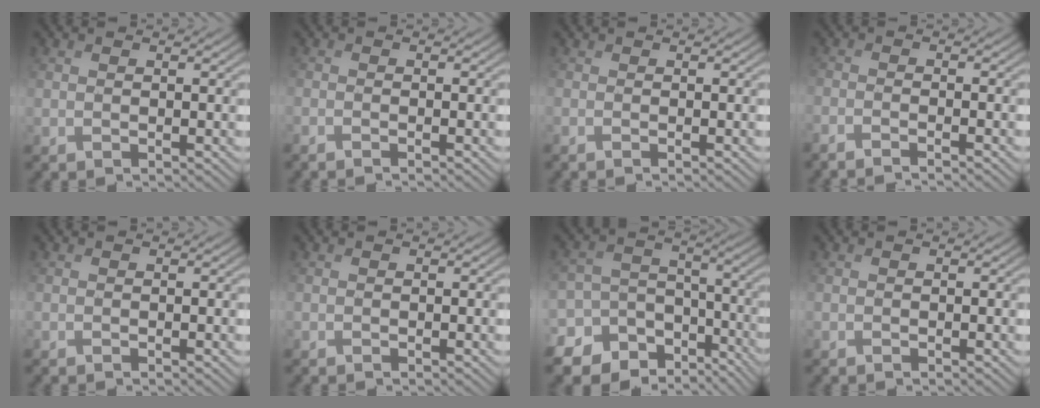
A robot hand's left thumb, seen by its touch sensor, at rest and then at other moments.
{"total": 1.3, "force": [-1.0, 0.1, 0.8], "torque": [-0.010, -0.003, -0.027]}
{"total": 0.8, "force": [-0.5, 0.1, 0.6], "torque": [-0.014, -0.006, -0.014]}
{"total": 3.0, "force": [-2.4, 0.3, 1.7], "torque": [-0.028, -0.001, -0.057]}
{"total": 0.0}
{"total": 0.0}
{"total": 16.1, "force": [-10.7, 11.4, 4.2], "torque": [-0.134, -0.049, -0.149]}
{"total": 0.0}